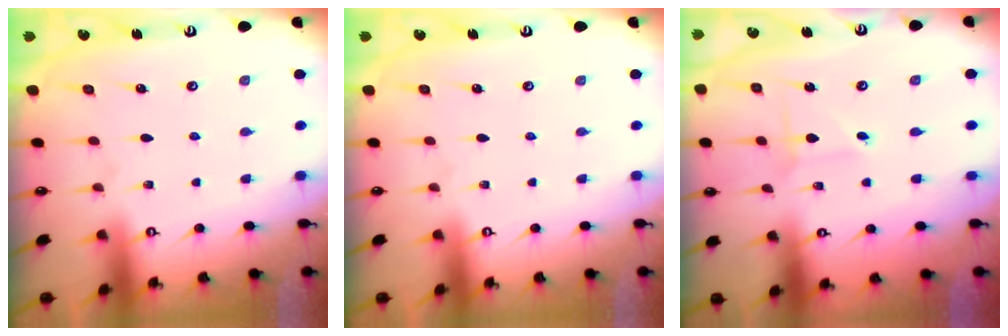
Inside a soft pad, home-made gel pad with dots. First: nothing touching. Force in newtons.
{"total": 0.0}
{"total": 0.8, "press": 0.8, "slide": 0.0}